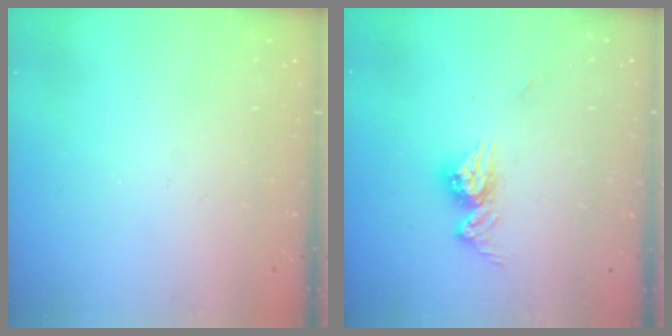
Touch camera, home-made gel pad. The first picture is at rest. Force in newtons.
{"total": 9.4, "press": 9.4, "slide": 0.8}